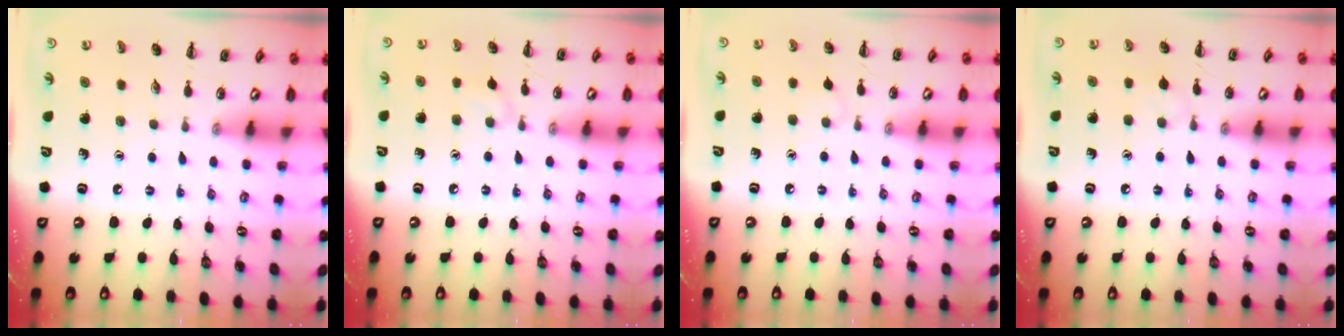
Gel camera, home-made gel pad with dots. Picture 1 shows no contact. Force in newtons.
{"total": 4.2, "press": 3.9, "slide": 1.5}
{"total": 2.8, "press": 2.5, "slide": 1.1}
{"total": 5.3, "press": 5.0, "slide": 1.7}